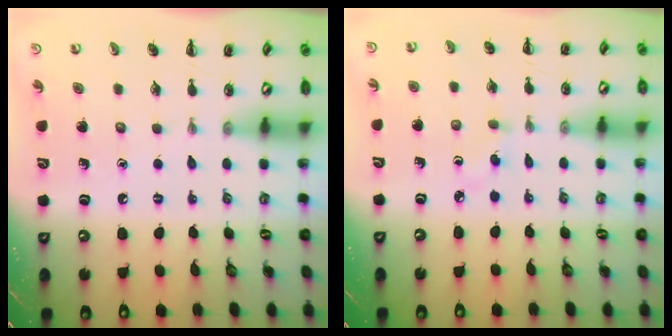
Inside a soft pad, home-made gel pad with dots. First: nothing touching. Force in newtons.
{"total": 3.0, "press": 2.8, "slide": 1.1}